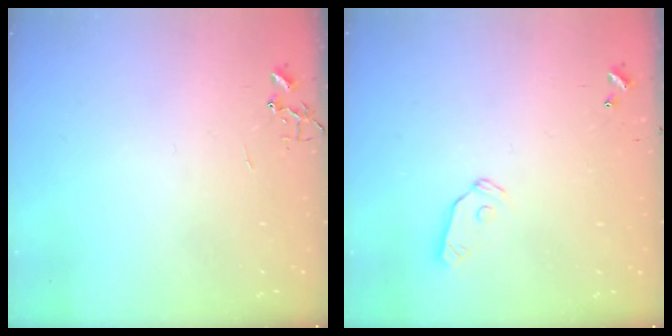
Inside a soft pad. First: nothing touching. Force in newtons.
{"total": 5.5, "press": 5.5, "slide": 0.2}